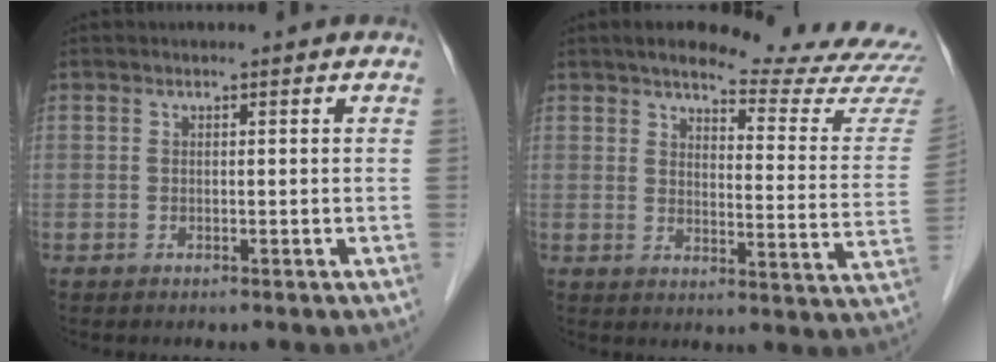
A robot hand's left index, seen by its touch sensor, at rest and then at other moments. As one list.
[{"total": 18.8, "force": [17.5, 1.3, 6.6], "torque": [-0.078, -0.082, 0.199]}]